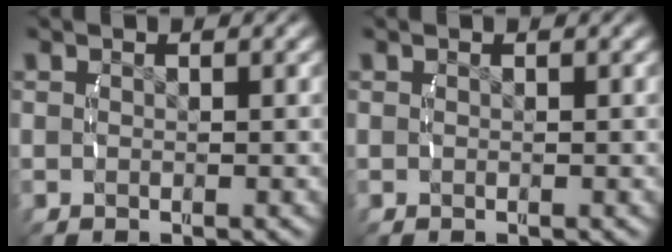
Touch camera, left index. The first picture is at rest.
{"total": 0.0}